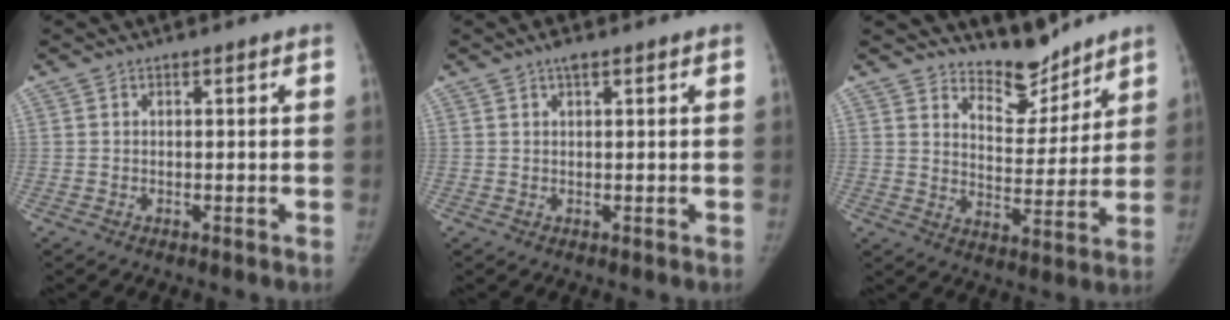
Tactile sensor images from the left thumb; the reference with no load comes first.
{"total": 1.3, "force": [0.9, 0.4, 0.9], "torque": [-0.013, 0.001, 0.012]}
{"total": 8.6, "force": [7.9, 3.2, 1.2], "torque": [0.019, -0.071, 0.138]}